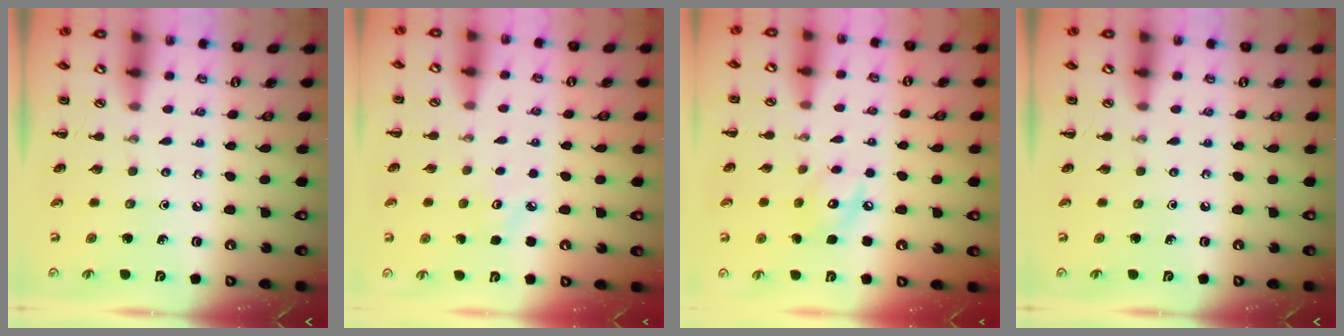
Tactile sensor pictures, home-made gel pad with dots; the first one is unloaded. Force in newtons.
{"total": 2.4, "press": 2.3, "slide": 0.6}
{"total": 8.1, "press": 8.1, "slide": 0.6}
{"total": 0.0}